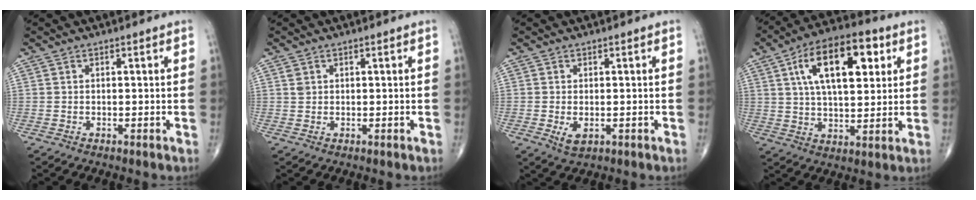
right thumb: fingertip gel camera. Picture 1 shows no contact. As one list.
[{"total": 1.3, "force": [0.6, 1.0, 0.6], "torque": [-0.006, 0.000, 0.012]}, {"total": 2.9, "force": [-0.7, 1.6, 2.3], "torque": [-0.038, -0.005, -0.006]}, {"total": 17.6, "force": [6.0, 8.3, 14.3], "torque": [-0.214, 0.000, 0.097]}]